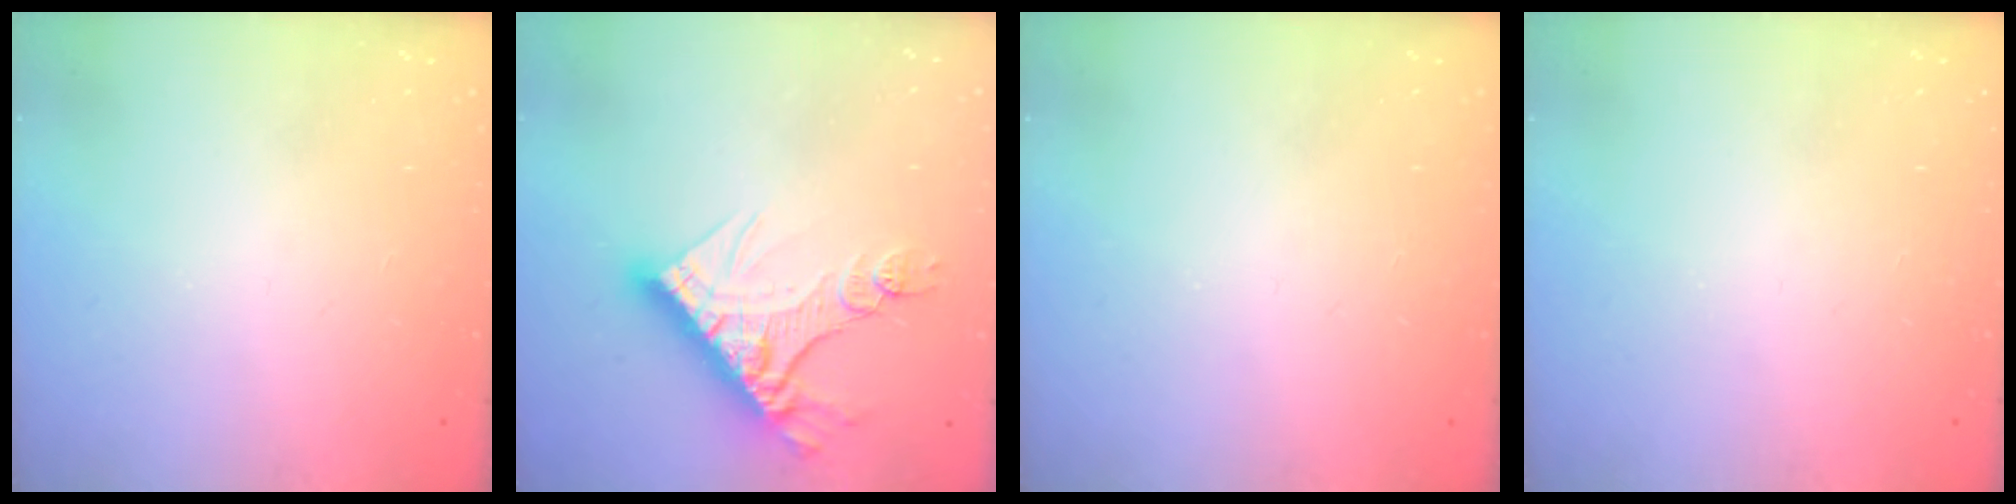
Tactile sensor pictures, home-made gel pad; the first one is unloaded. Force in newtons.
{"total": 14.4, "press": 14.4, "slide": 1.1}
{"total": 0.0}
{"total": 0.0}